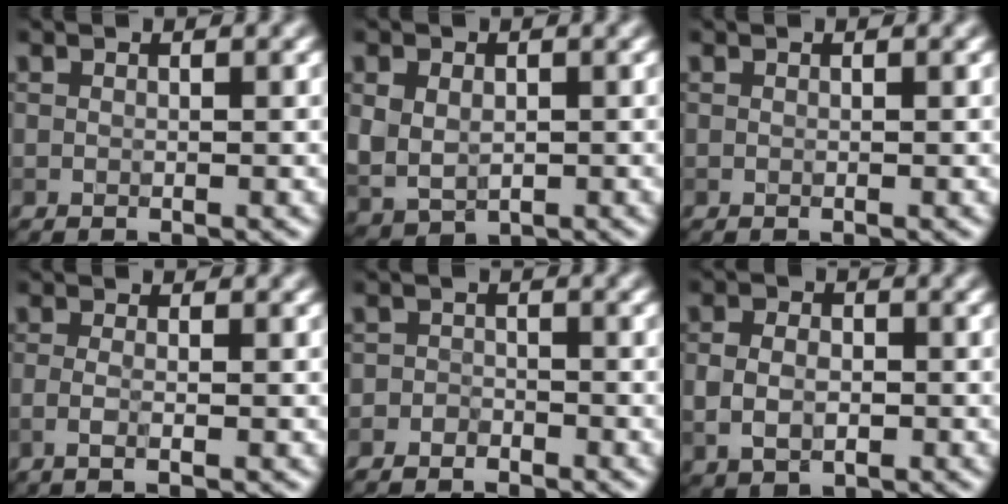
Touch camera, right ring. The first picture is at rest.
{"total": 3.7, "force": [0.3, 2.9, 2.3], "torque": [-0.048, -0.010, 0.015]}
{"total": 0.0}
{"total": 1.7, "force": [-0.4, 0.6, 1.6], "torque": [-0.027, -0.007, -0.014]}
{"total": 2.0, "force": [-1.6, 1.2, 0.1], "torque": [0.017, 0.010, -0.036]}
{"total": 3.8, "force": [-0.4, 2.8, 2.5], "torque": [-0.043, 0.001, -0.008]}